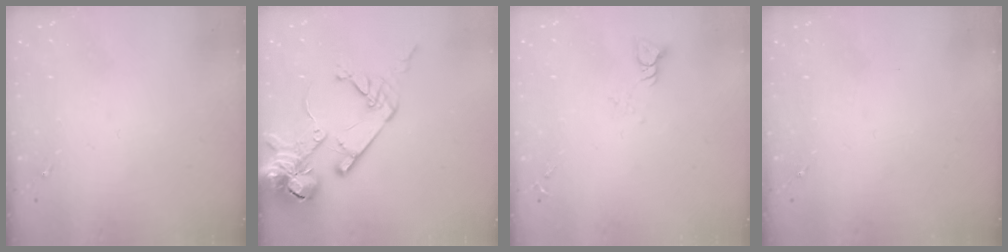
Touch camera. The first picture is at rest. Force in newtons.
{"total": 23.3, "press": 23.1, "slide": 3.0}
{"total": 3.8, "press": 3.8, "slide": 0.4}
{"total": 0.0}